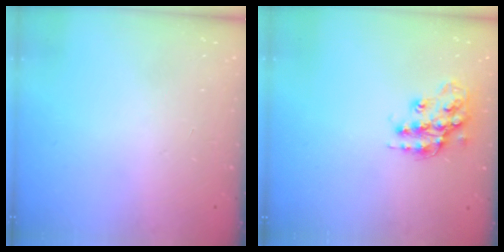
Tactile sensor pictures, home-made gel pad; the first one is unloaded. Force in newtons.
{"total": 15.0, "press": 15.0, "slide": 1.2}